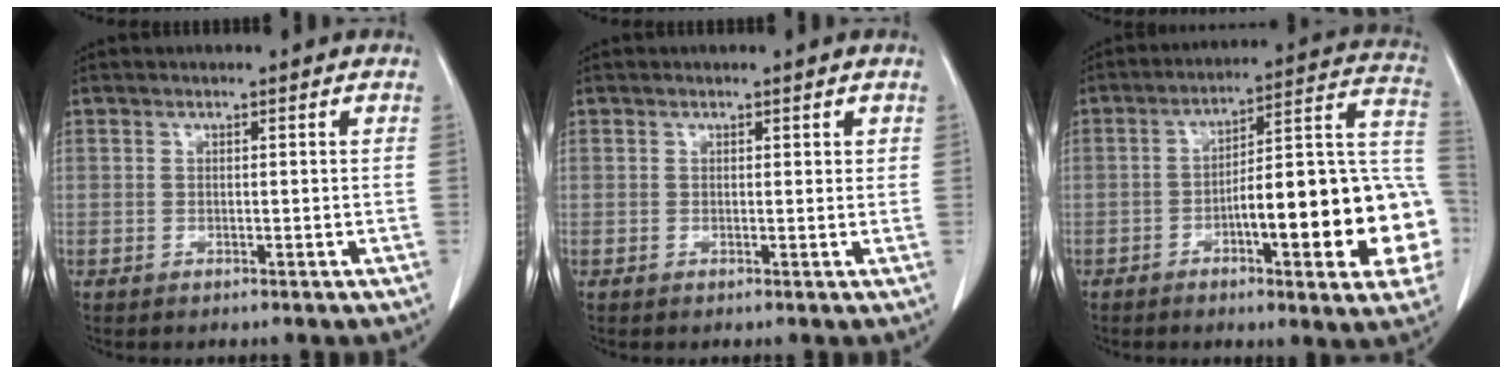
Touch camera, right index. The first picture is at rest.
{"total": 0.6, "force": [0.4, 0.3, 0.3], "torque": [0.001, -0.001, 0.003]}
{"total": 21.2, "force": [-5.4, 4.0, 20.1], "torque": [-0.199, 0.035, -0.064]}